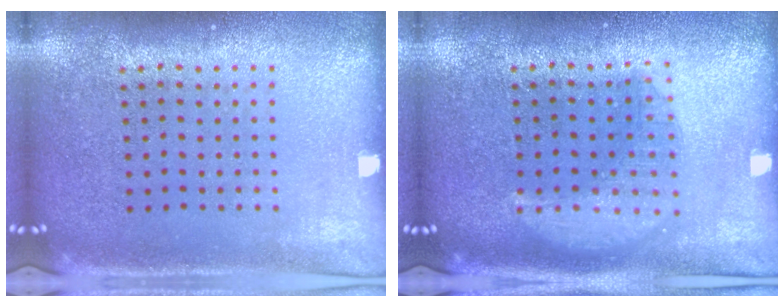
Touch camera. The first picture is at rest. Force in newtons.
{"total": 1.4, "press": 1.4, "slide": 0.2}